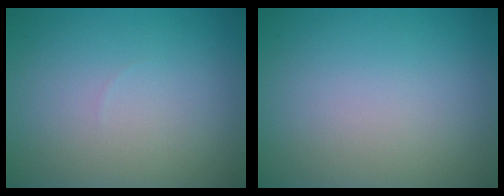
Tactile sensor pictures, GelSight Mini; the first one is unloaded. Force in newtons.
{"total": 0.0}